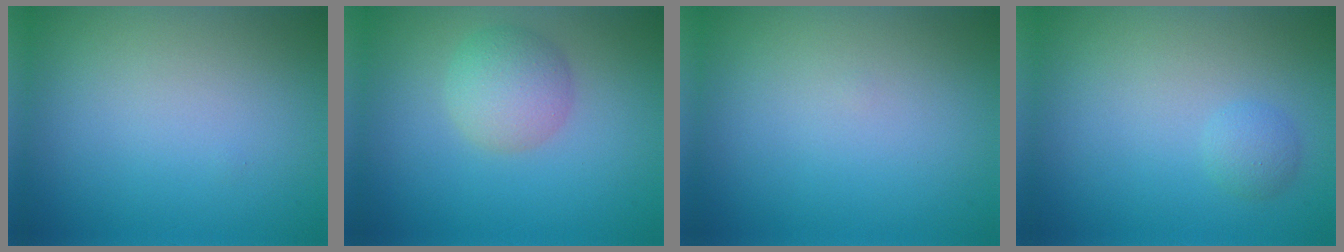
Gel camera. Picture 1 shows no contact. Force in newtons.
{"total": 3.5, "press": 3.5, "slide": 0.2}
{"total": 0.0}
{"total": 1.2, "press": 1.2, "slide": 0.1}